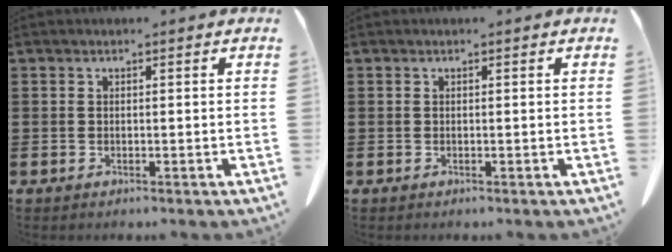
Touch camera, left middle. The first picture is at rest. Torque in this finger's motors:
{"motor_torque": [-1.26, -0.88, -0.01, -0.01]}